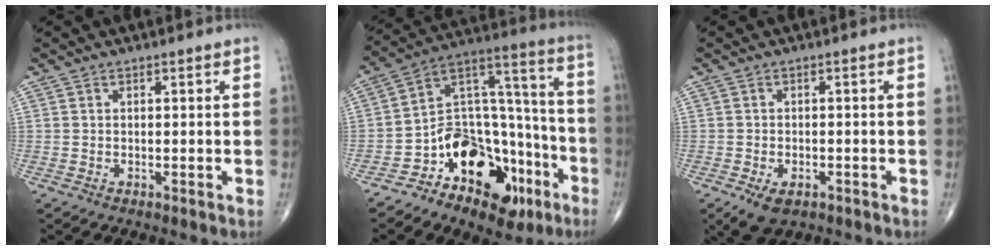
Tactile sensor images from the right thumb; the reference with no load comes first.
{"total": 21.0, "force": [-10.3, 12.6, 13.3], "torque": [-0.146, 0.104, -0.162]}
{"total": 5.0, "force": [-2.5, 3.0, 3.2], "torque": [-0.056, 0.001, -0.036]}